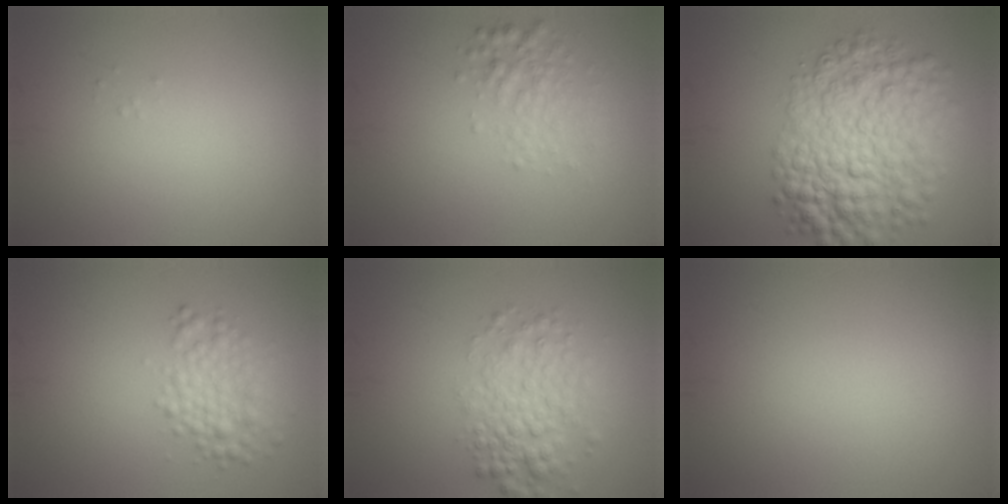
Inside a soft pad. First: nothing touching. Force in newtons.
{"total": 2.4, "press": 2.4, "slide": 0.1}
{"total": 9.7, "press": 9.6, "slide": 0.3}
{"total": 3.5, "press": 3.5, "slide": 0.1}
{"total": 4.3, "press": 4.3, "slide": 0.1}
{"total": 0.0}